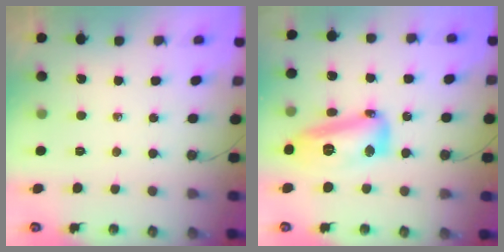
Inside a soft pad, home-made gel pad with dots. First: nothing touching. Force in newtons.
{"total": 15.3, "press": 15.2, "slide": 1.5}